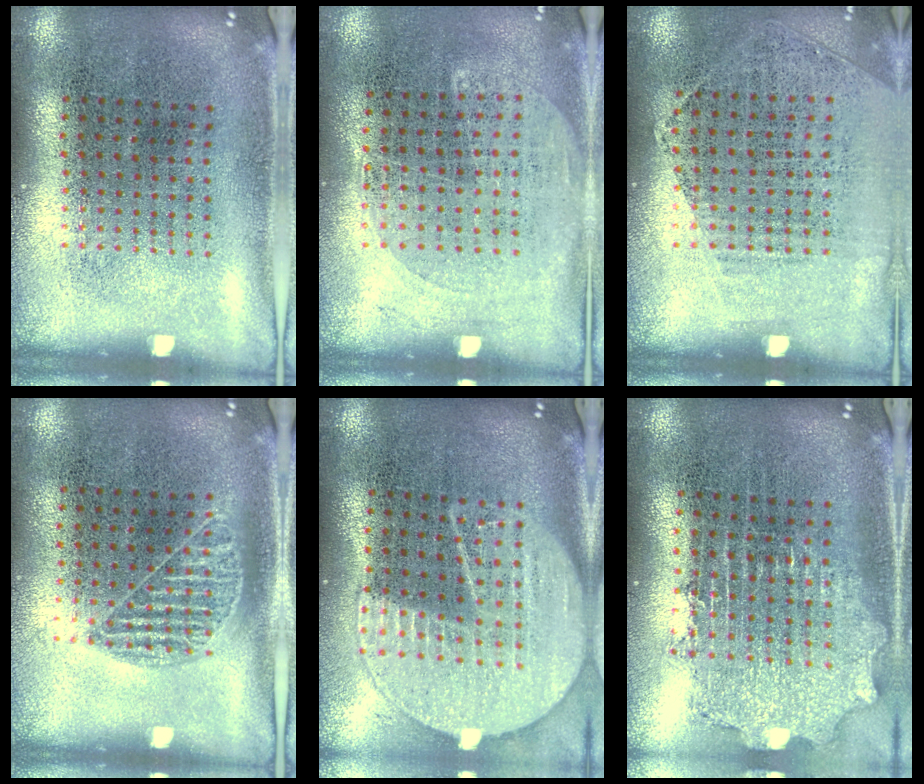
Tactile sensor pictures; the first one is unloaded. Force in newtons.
{"total": 1.3, "press": 1.0, "slide": 0.7}
{"total": 1.2, "press": 1.0, "slide": 0.7}
{"total": 1.0, "press": 0.8, "slide": 0.5}
{"total": 2.0, "press": 1.8, "slide": 1.0}
{"total": 2.1, "press": 1.6, "slide": 1.4}